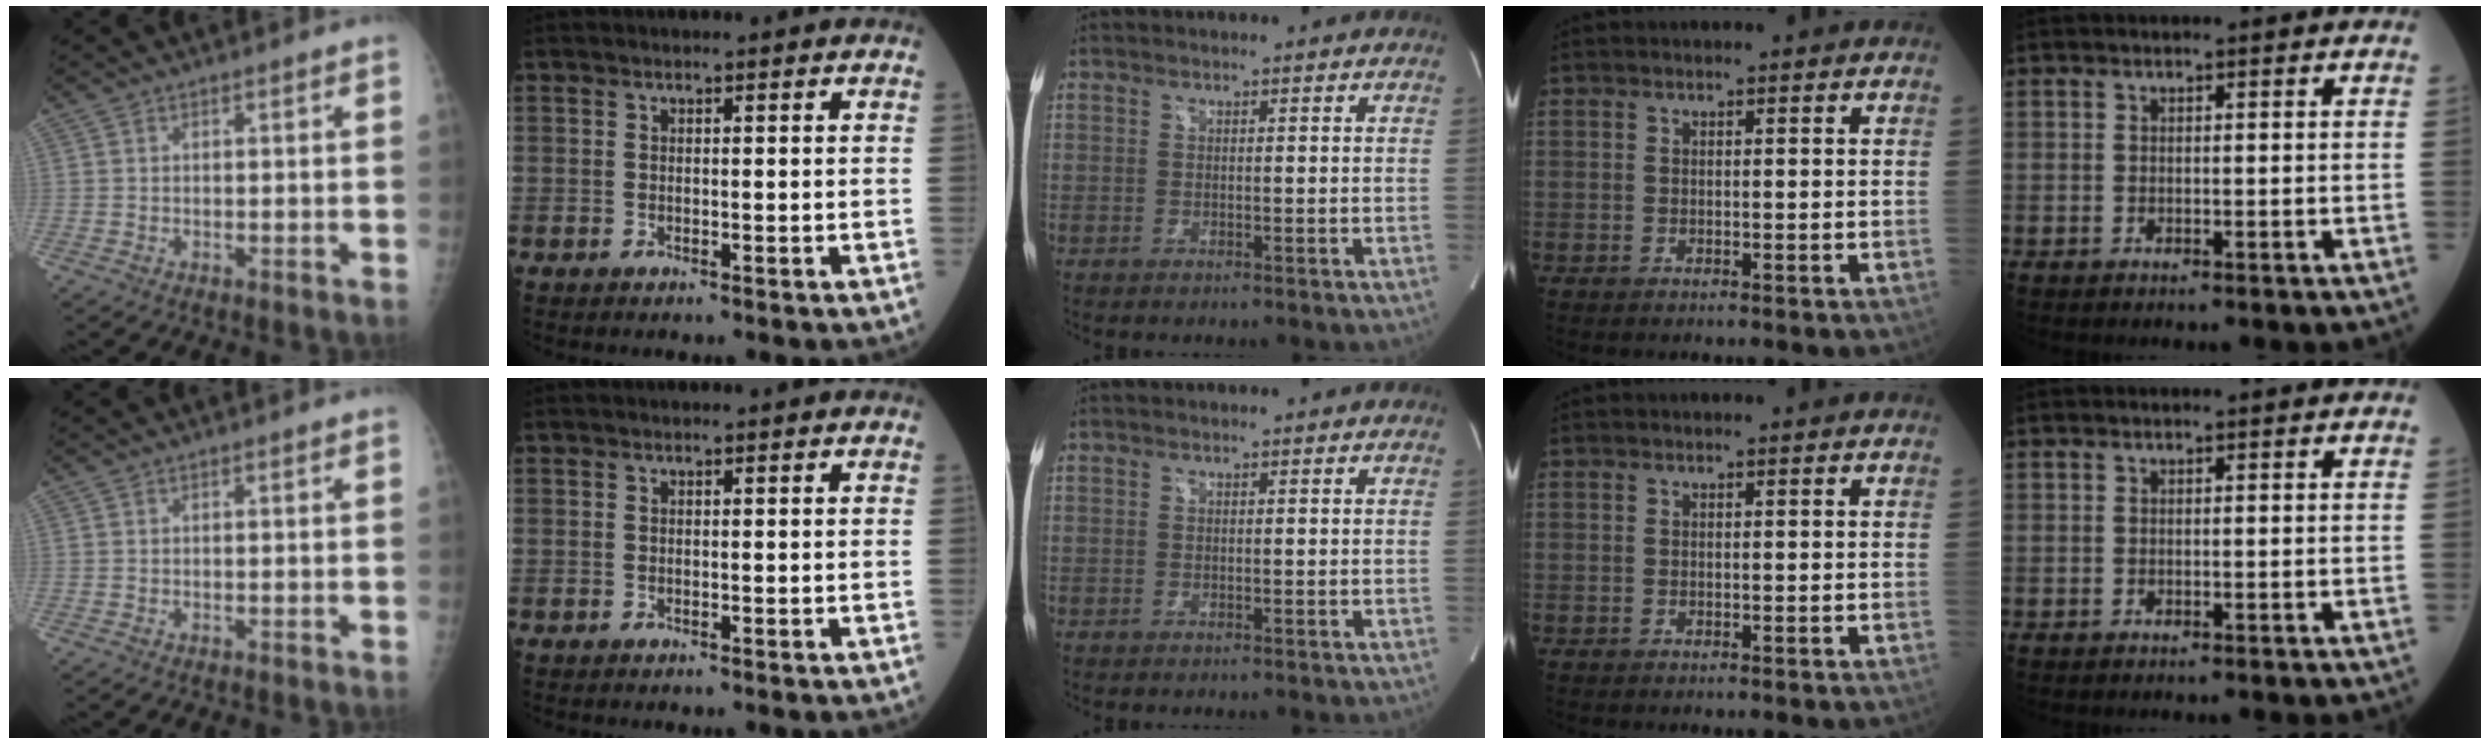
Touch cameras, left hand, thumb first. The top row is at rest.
{}